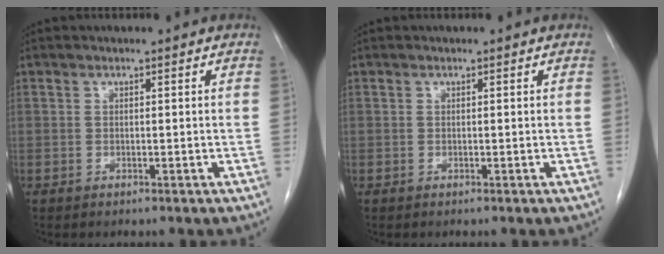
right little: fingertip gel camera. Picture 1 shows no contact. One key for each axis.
{"total": 0.0}